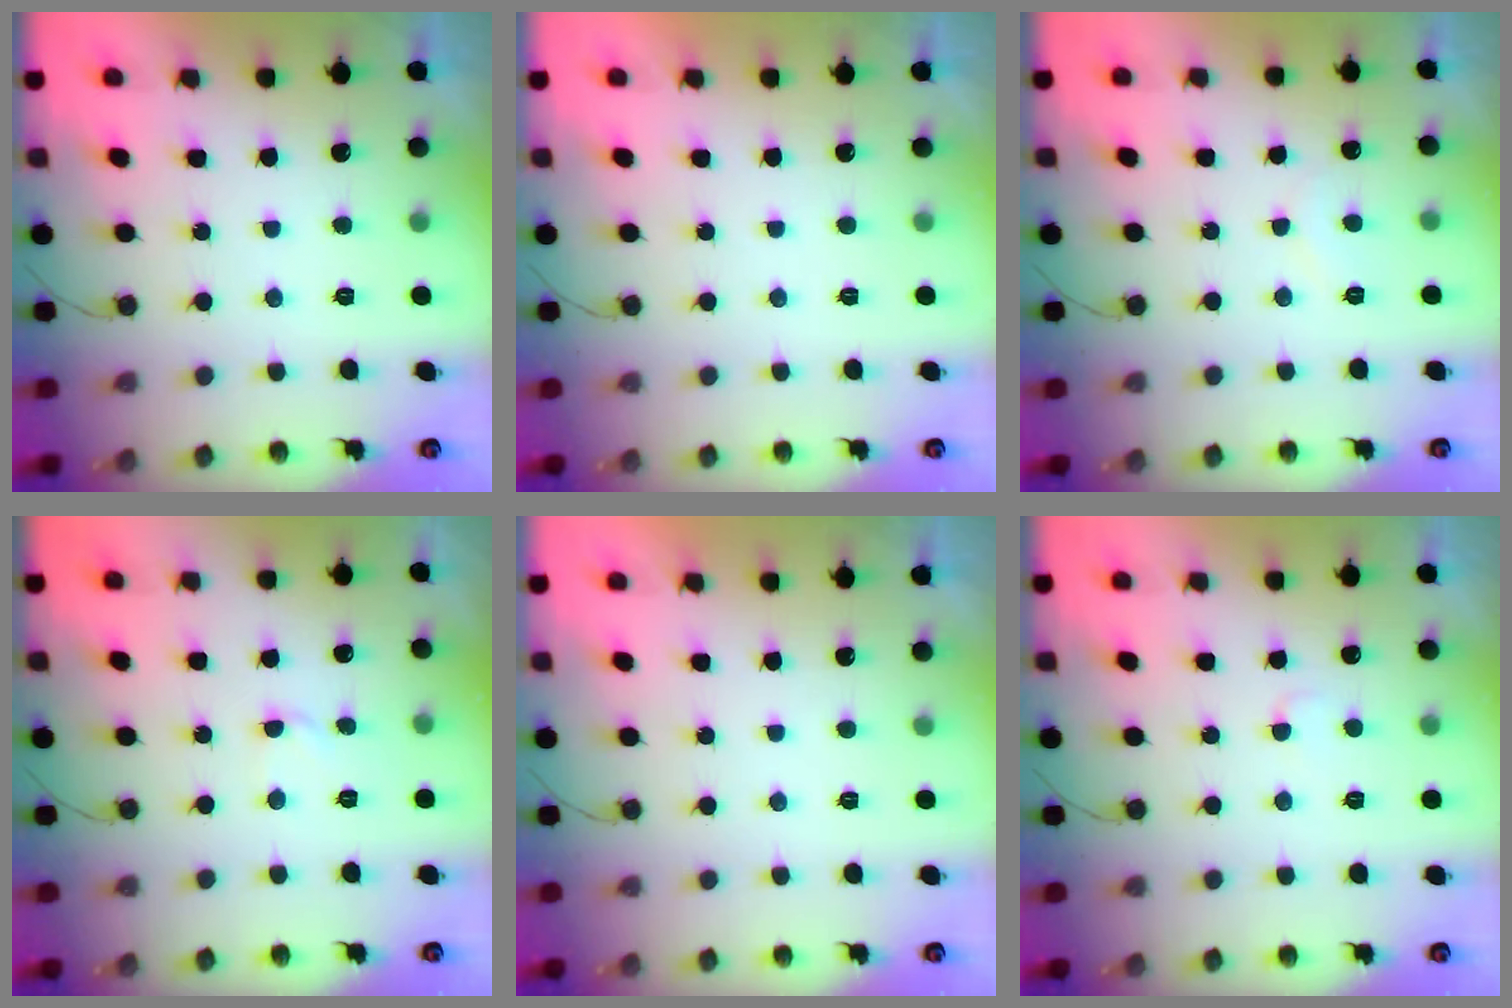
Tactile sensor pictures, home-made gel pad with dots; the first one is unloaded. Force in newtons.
{"total": 1.7, "press": 1.6, "slide": 0.0}
{"total": 4.9, "press": 4.8, "slide": 0.3}
{"total": 3.2, "press": 3.2, "slide": 0.3}
{"total": 1.6, "press": 1.6, "slide": 0.0}
{"total": 2.9, "press": 2.9, "slide": 0.2}